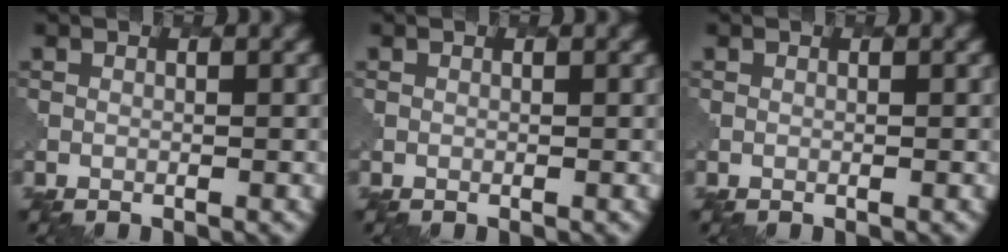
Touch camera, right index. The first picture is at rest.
{"total": 0.0}
{"total": 0.0}